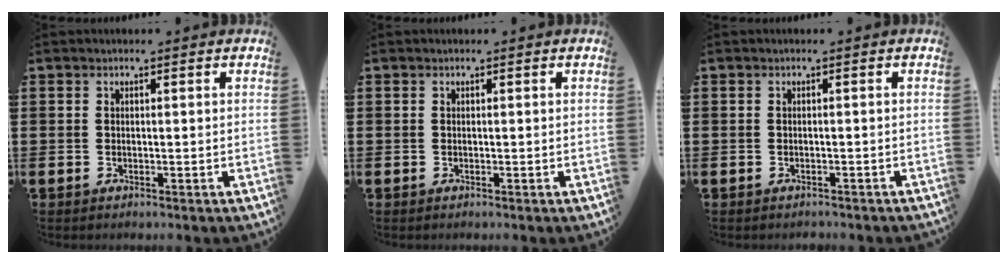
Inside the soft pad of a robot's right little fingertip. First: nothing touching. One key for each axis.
{"total": 0.0}
{"total": 0.5, "fx": -0.5, "fy": 0.1, "fz": 0.0, "tx": -0.002, "ty": -0.002, "tz": -0.011}